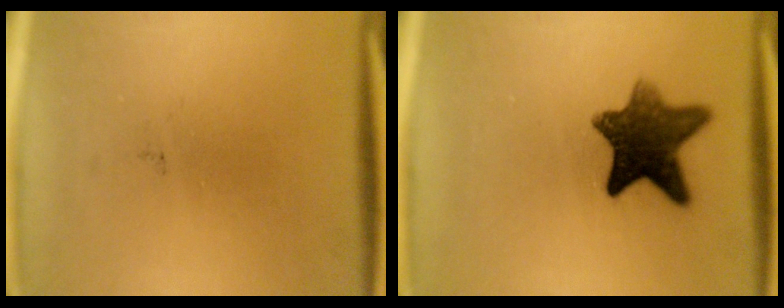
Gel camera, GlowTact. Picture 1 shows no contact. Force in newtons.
{"total": 10.4}